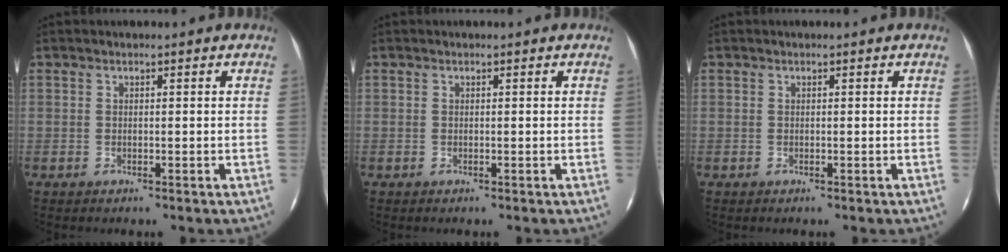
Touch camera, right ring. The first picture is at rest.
{"total": 0.0}
{"total": 0.0}